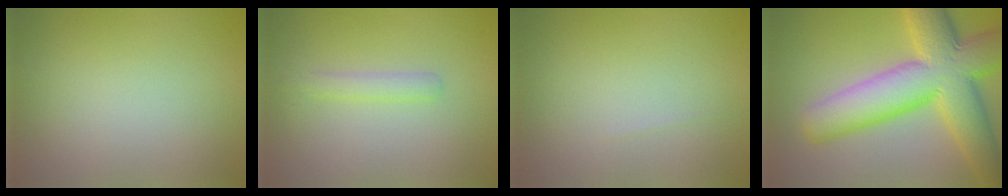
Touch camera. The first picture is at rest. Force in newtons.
{"total": 1.7, "press": 1.7, "slide": 0.1}
{"total": 0.0}
{"total": 12.5, "press": 12.5, "slide": 0.7}